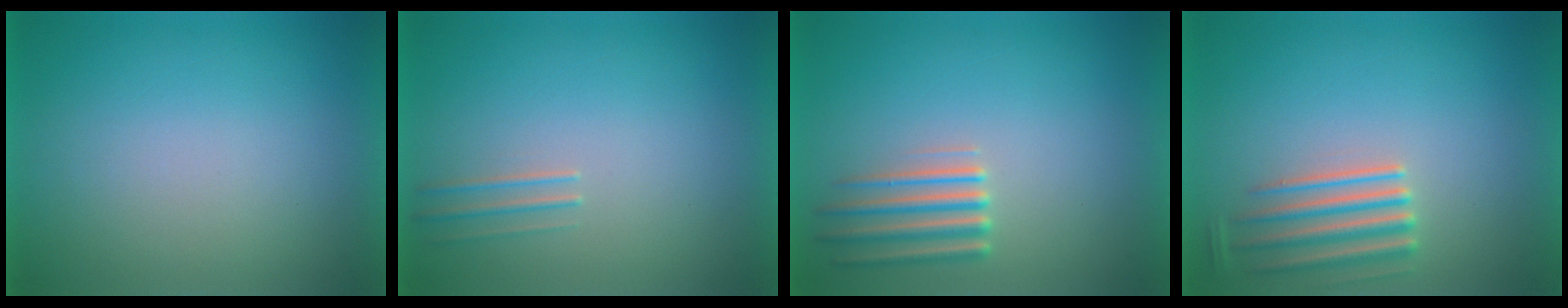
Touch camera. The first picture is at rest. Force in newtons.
{"total": 1.2}
{"total": 2.3}
{"total": 4.3}